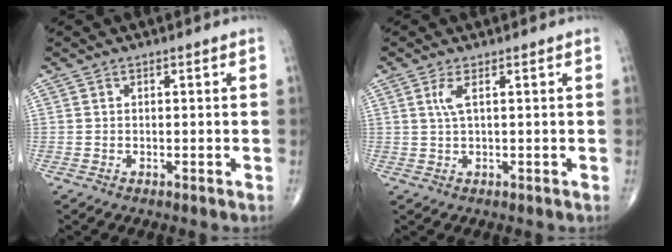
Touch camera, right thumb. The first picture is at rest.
{"total": 2.3, "force": [0.7, 0.3, 2.2], "torque": [-0.061, 0.004, 0.020]}